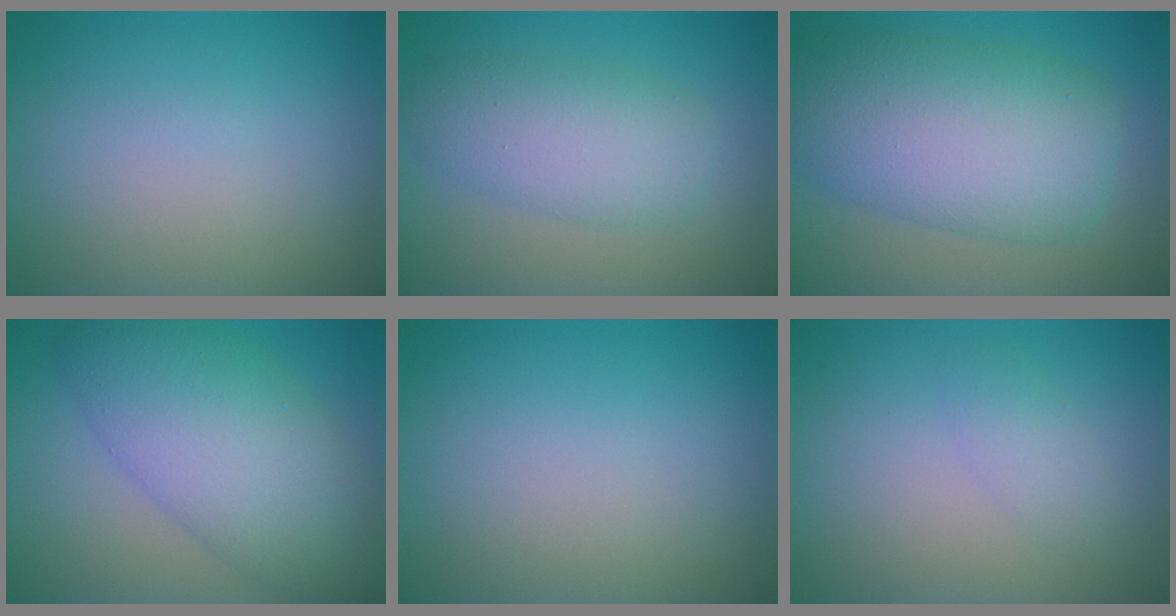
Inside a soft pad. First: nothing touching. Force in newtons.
{"total": 4.4, "press": 4.4, "slide": 0.0}
{"total": 10.3, "press": 10.3, "slide": 0.4}
{"total": 9.1, "press": 9.1, "slide": 0.2}
{"total": 0.0}
{"total": 1.5, "press": 1.5, "slide": 0.1}